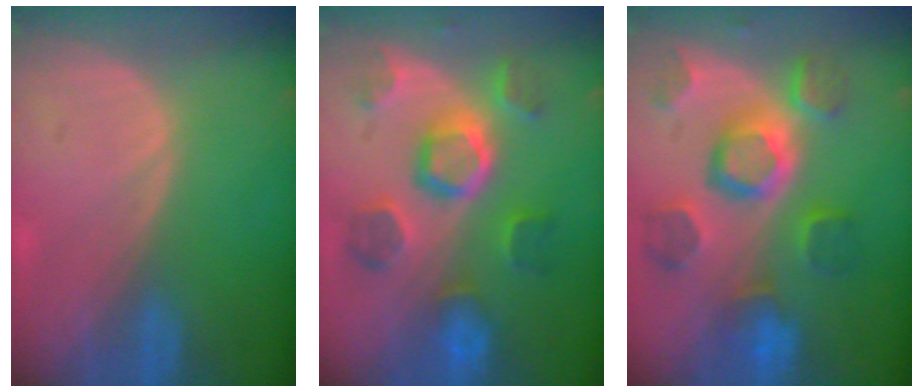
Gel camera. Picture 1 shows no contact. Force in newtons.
{"total": 9.7, "press": 9.2, "slide": 3.1}
{"total": 11.3, "press": 10.0, "slide": 5.2}